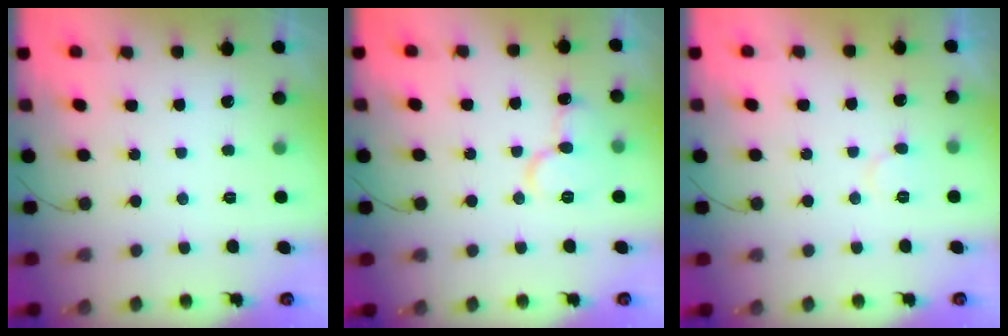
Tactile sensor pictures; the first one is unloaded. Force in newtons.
{"total": 10.2, "press": 10.1, "slide": 1.4}
{"total": 5.6, "press": 5.6, "slide": 0.7}